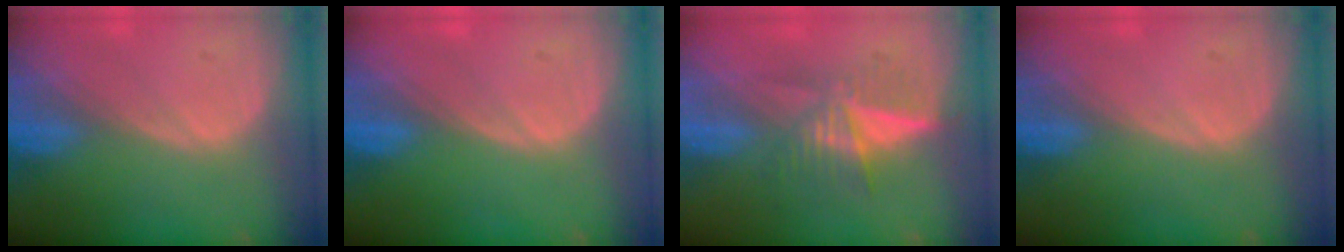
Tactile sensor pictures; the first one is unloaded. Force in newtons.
{"total": 0.0}
{"total": 6.4, "press": 5.5, "slide": 3.3}
{"total": 0.0}